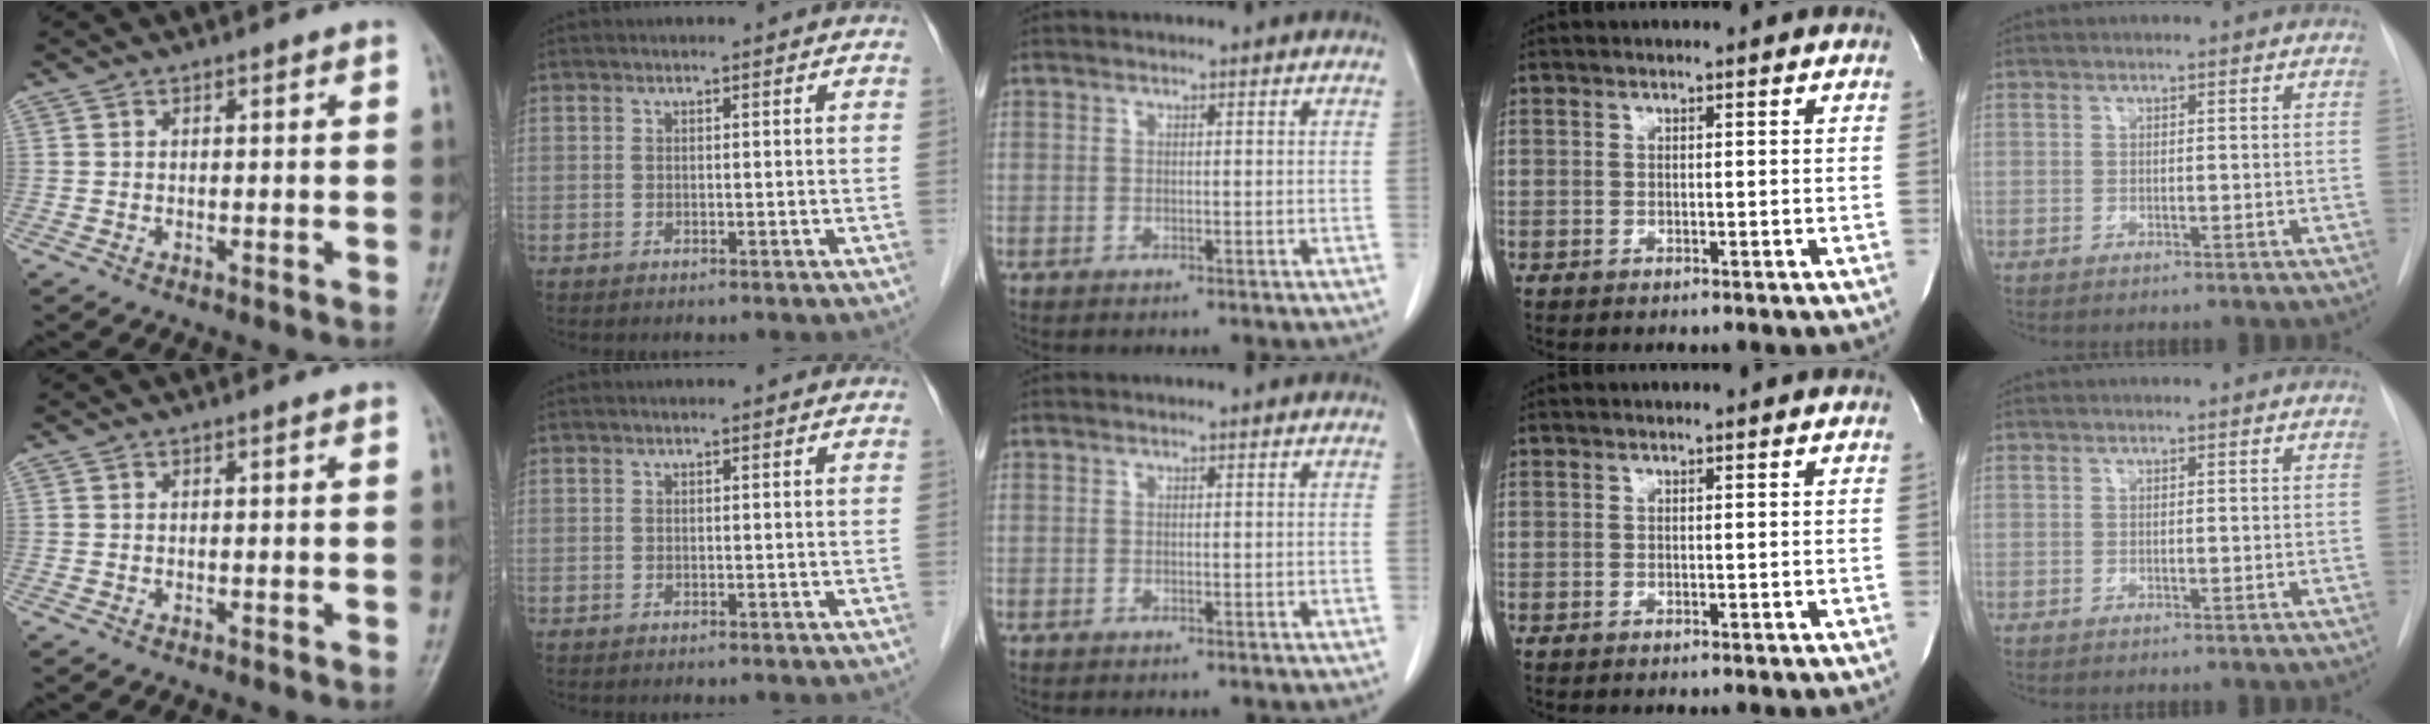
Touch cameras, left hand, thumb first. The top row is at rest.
{}